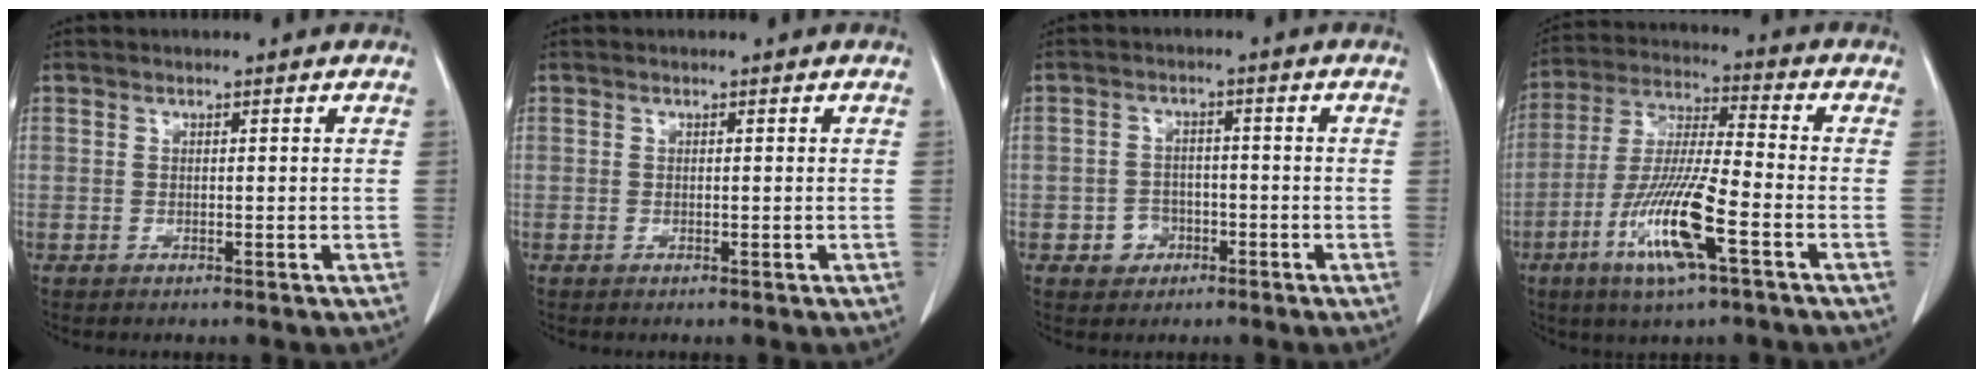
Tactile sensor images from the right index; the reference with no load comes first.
{"total": 0.0}
{"total": 3.5, "force": [-1.6, 3.0, 0.9], "torque": [-0.012, 0.009, -0.022]}
{"total": 13.8, "force": [-5.8, 1.0, 12.5], "torque": [-0.254, -0.016, -0.109]}